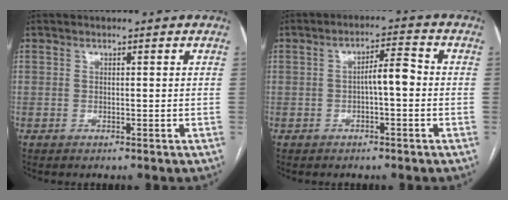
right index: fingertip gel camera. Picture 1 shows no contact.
{"total": 4.5, "force": [-0.5, 0.9, 4.3], "torque": [-0.070, 0.015, -0.007]}